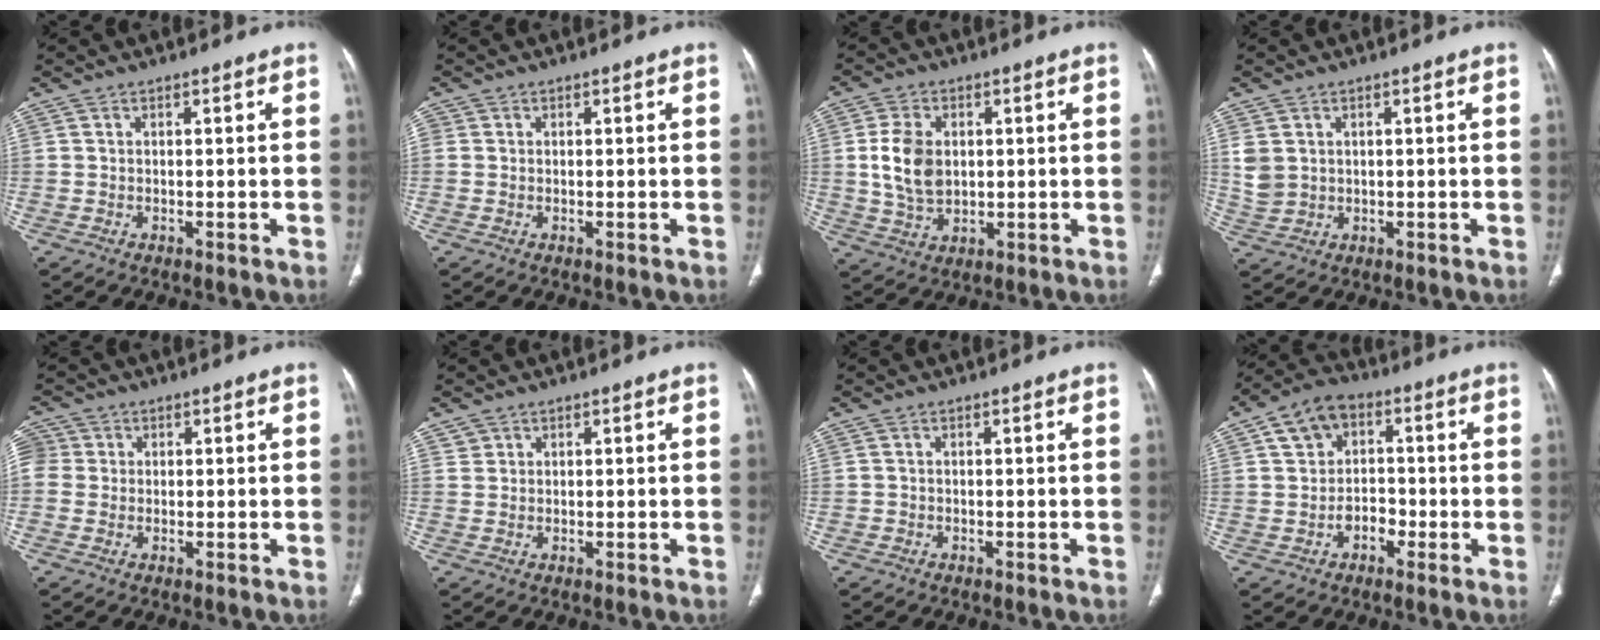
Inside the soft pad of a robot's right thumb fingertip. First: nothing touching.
{"total": 0.7, "force": [0.1, 0.7, 0.2], "torque": [0.004, 0.001, 0.000]}
{"total": 9.3, "force": [0.8, 6.6, 6.5], "torque": [-0.112, -0.003, 0.022]}
{"total": 4.1, "force": [1.0, 3.4, 2.0], "torque": [-0.041, -0.004, 0.031]}
{"total": 5.2, "force": [0.7, 4.9, 1.6], "torque": [-0.026, 0.014, 0.010]}
{"total": 1.2, "force": [0.7, 1.0, -0.1], "torque": [0.017, -0.002, 0.008]}
{"total": 0.6, "force": [-0.4, 0.4, 0.0], "torque": [-0.003, 0.003, -0.011]}
{"total": 8.8, "force": [-0.6, 7.1, 5.1], "torque": [-0.058, 0.019, -0.025]}